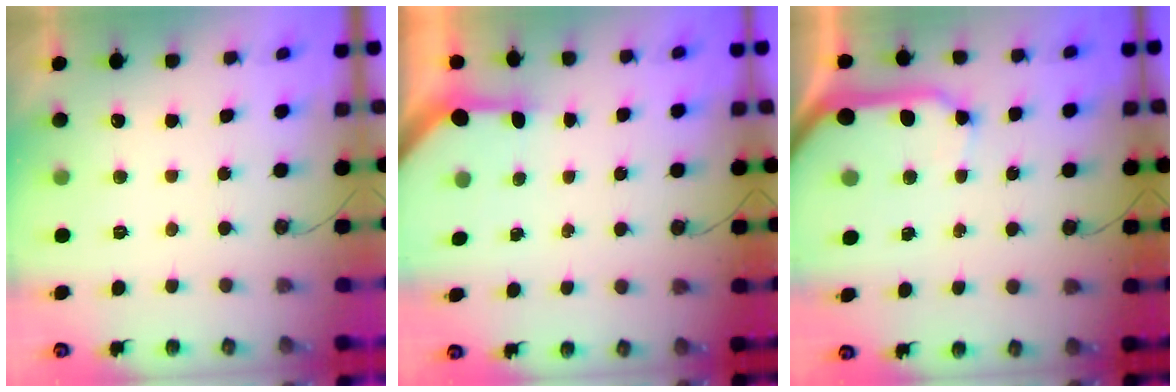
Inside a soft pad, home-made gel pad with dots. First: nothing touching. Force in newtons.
{"total": 3.0, "press": 3.0, "slide": 0.2}
{"total": 11.8, "press": 11.7, "slide": 1.5}